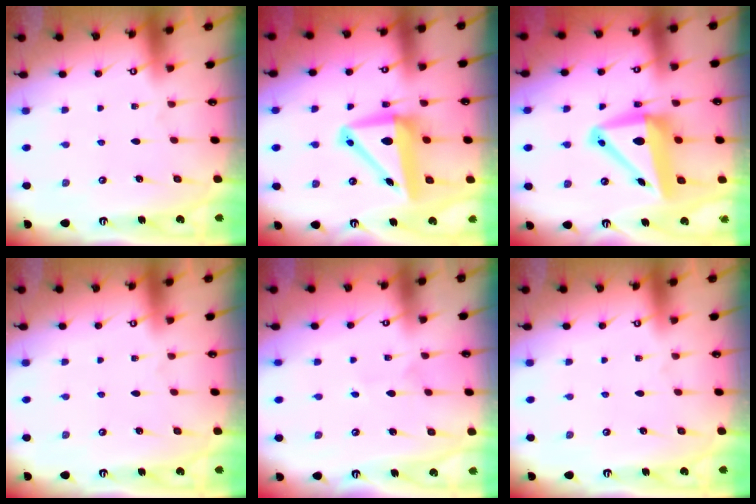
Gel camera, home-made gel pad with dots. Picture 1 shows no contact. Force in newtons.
{"total": 11.3, "press": 10.9, "slide": 2.9}
{"total": 12.2, "press": 11.9, "slide": 2.7}
{"total": 0.0}
{"total": 2.9, "press": 2.8, "slide": 0.4}
{"total": 0.0}